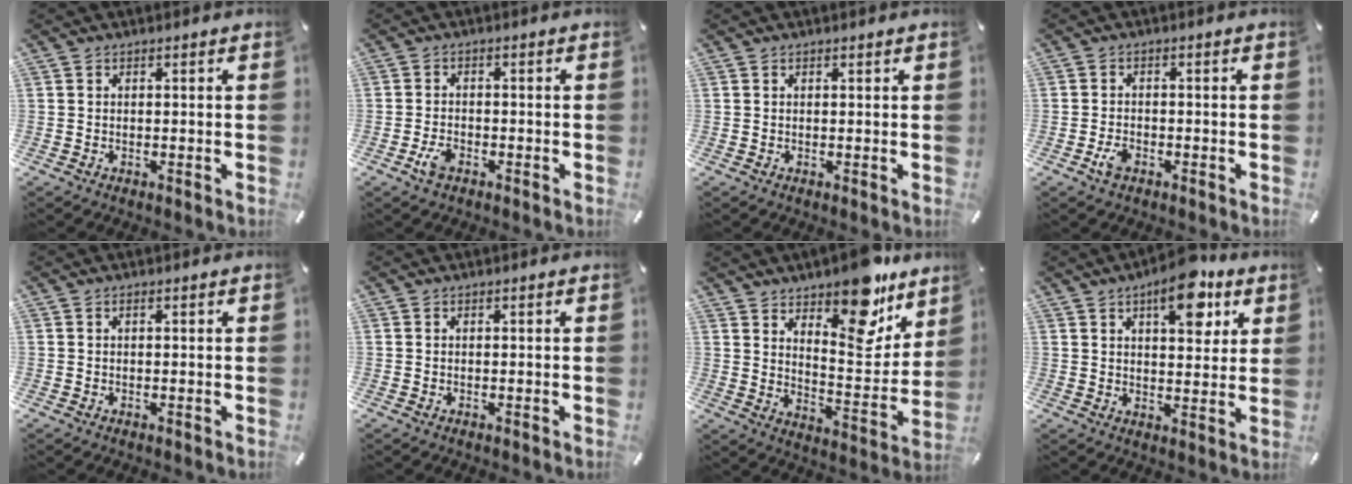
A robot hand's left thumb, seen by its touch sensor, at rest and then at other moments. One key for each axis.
{"total": 3.4, "fx": -1.9, "fy": 2.0, "fz": 2.1, "tx": -0.057, "ty": 0.000, "tz": -0.038}
{"total": 0.0}
{"total": 2.8, "fx": -1.5, "fy": 1.7, "fz": 1.7, "tx": -0.046, "ty": 0.001, "tz": -0.030}
{"total": 0.5, "fx": 0.1, "fy": 0.1, "fz": 0.5, "tx": -0.010, "ty": 0.001, "tz": 0.002}
{"total": 0.0}
{"total": 15.7, "fx": 12.5, "fy": 6.3, "fz": 7.2, "tx": -0.076, "ty": -0.110, "tz": 0.212}
{"total": 12.1, "fx": 6.7, "fy": 5.7, "fz": 8.3, "tx": -0.103, "ty": -0.030, "tz": 0.110}